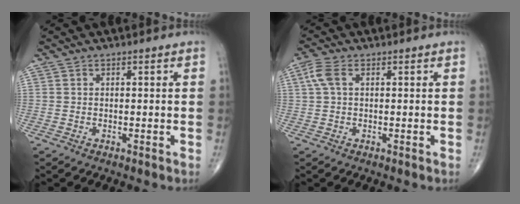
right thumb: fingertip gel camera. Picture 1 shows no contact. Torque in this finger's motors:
{"motor_torque": [-0.15, 0.22, 0.06, -0.05, 0.03]}